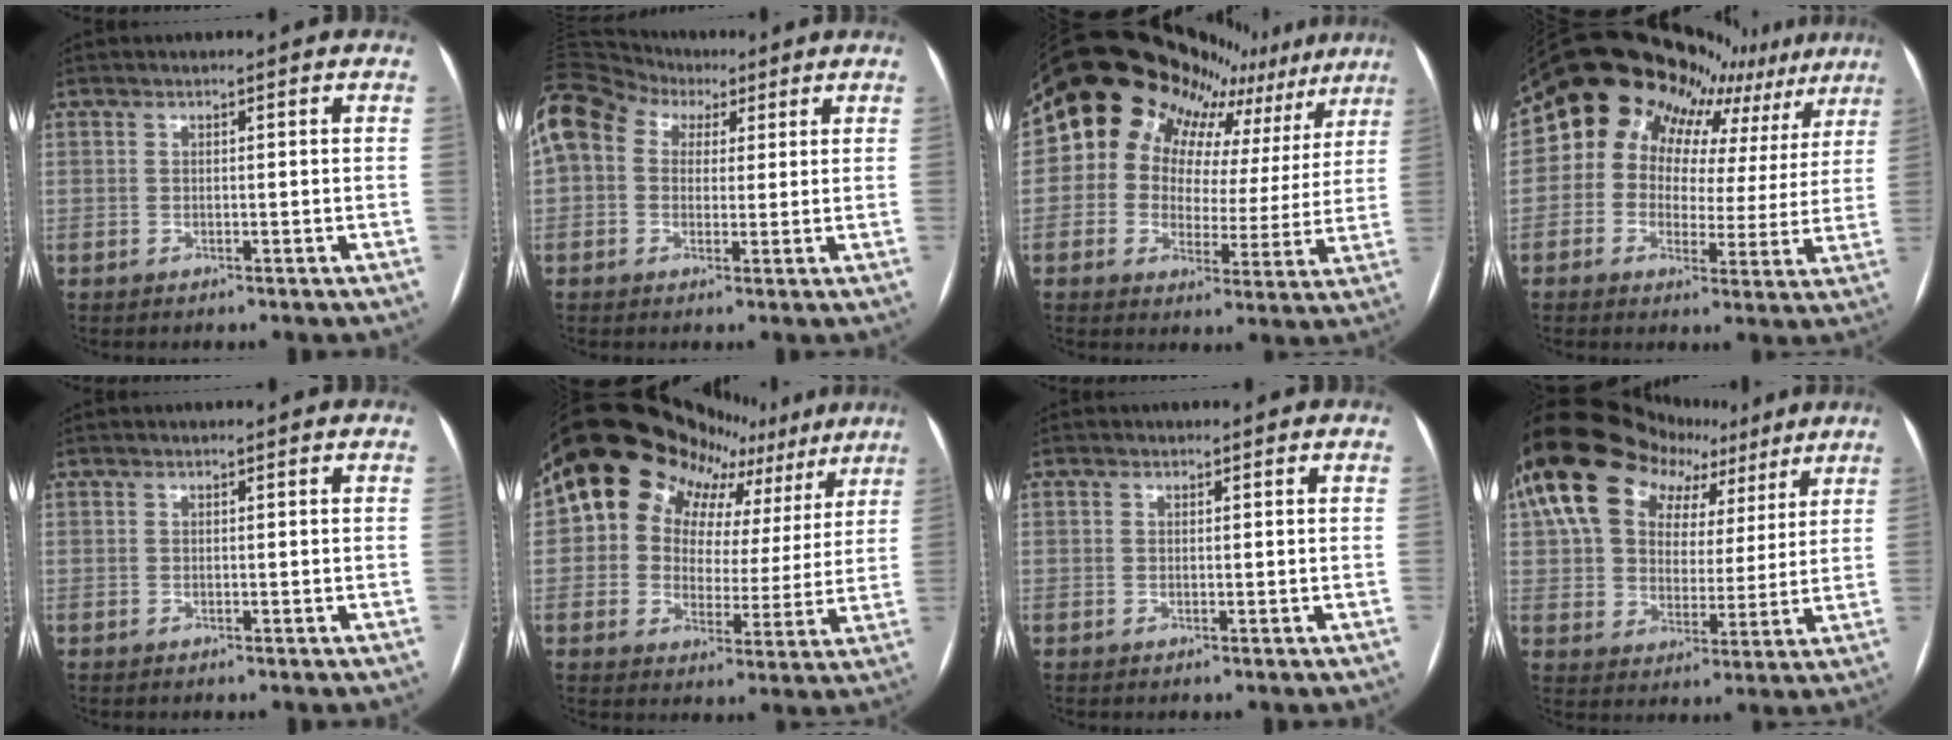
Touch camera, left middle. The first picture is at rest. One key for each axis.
{"total": 16.3, "fx": 7.1, "fy": 12.3, "fz": 8.1, "tx": -0.228, "ty": 0.093, "tz": 0.132}
{"total": 19.8, "fx": 14.6, "fy": 11.2, "fz": 7.2, "tx": -0.098, "ty": 0.058, "tz": 0.166}
{"total": 17.5, "fx": 14.2, "fy": 8.1, "fz": 6.3, "tx": -0.084, "ty": 0.035, "tz": 0.155}
{"total": 0.0}
{"total": 17.9, "fx": 12.0, "fy": 11.7, "fz": 6.3, "tx": -0.084, "ty": 0.055, "tz": 0.141}
{"total": 0.8, "fx": -0.3, "fy": -0.3, "fz": -0.6, "tx": 0.009, "ty": -0.004, "tz": -0.004}
{"total": 18.0, "fx": 10.3, "fy": 11.5, "fz": 9.1, "tx": -0.152, "ty": 0.066, "tz": 0.173}